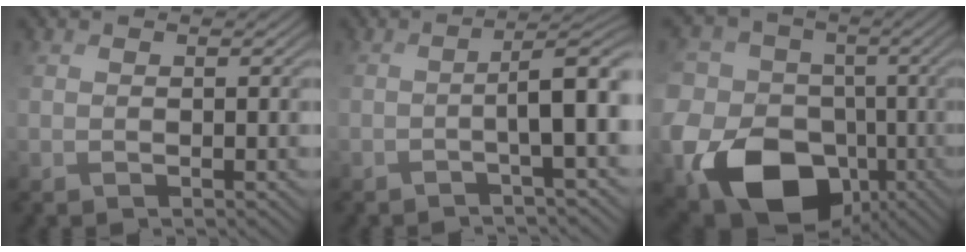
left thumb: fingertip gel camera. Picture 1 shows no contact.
{"total": 5.6, "force": [-1.1, 0.3, 5.5], "torque": [-0.073, 0.014, -0.023]}
{"total": 15.8, "force": [-5.6, 12.4, 8.0], "torque": [-0.202, -0.037, -0.091]}